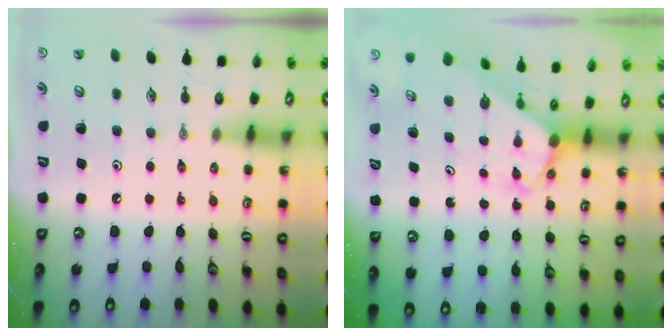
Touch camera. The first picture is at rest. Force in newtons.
{"total": 2.9, "press": 2.9, "slide": 0.2}